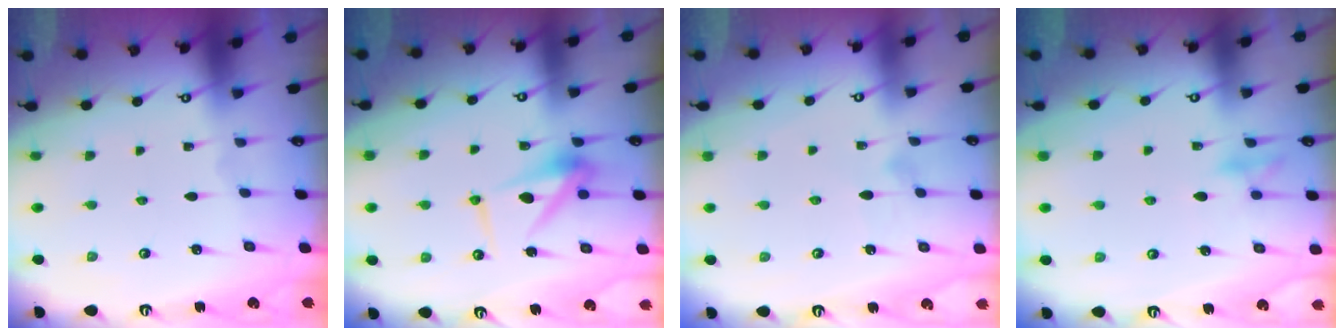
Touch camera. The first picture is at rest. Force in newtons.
{"total": 10.0, "press": 10.0, "slide": 0.2}
{"total": 7.2, "press": 7.2, "slide": 0.3}
{"total": 9.5, "press": 9.5, "slide": 0.9}